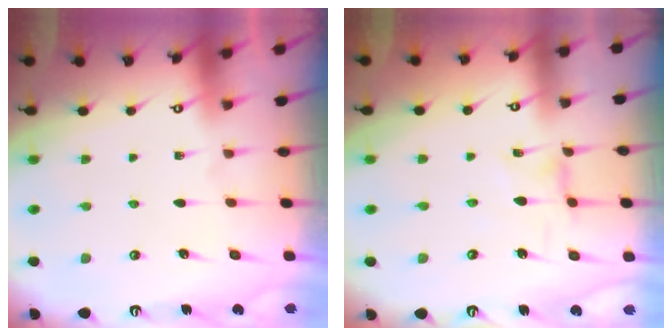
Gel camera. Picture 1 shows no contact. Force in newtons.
{"total": 0.0}